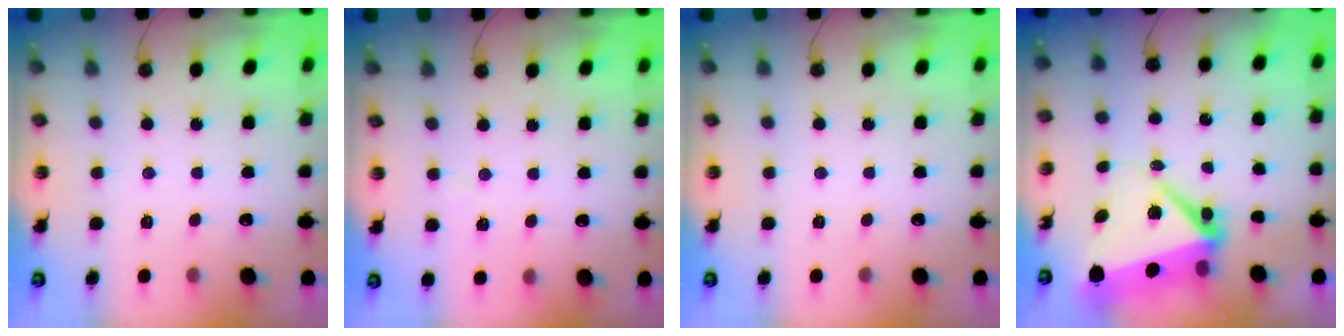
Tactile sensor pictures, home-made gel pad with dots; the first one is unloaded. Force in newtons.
{"total": 3.0, "press": 2.0, "slide": 2.2}
{"total": 0.0}
{"total": 9.0, "press": 8.9, "slide": 1.7}